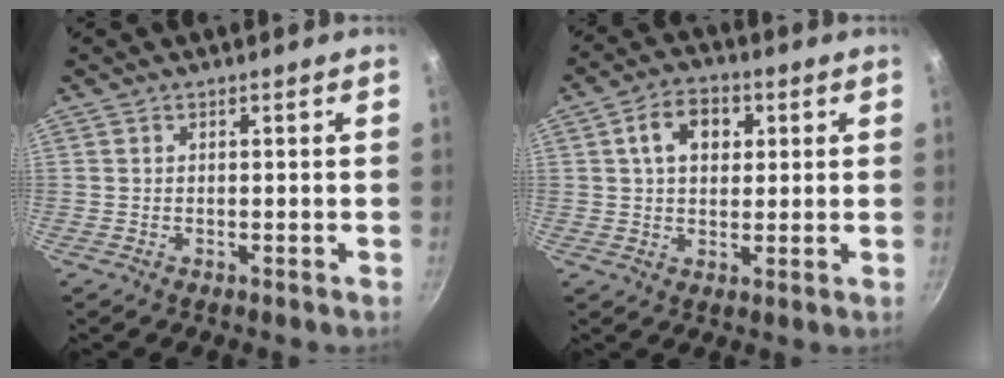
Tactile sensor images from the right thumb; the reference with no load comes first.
{"total": 8.3, "force": [2.3, 5.8, 5.5], "torque": [-0.070, 0.007, 0.031]}